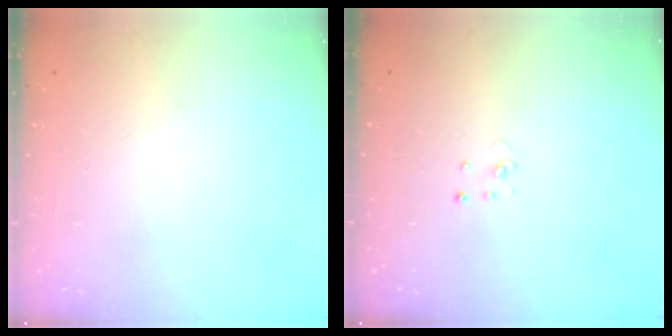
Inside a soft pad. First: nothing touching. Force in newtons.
{"total": 1.9, "press": 1.9, "slide": 0.2}